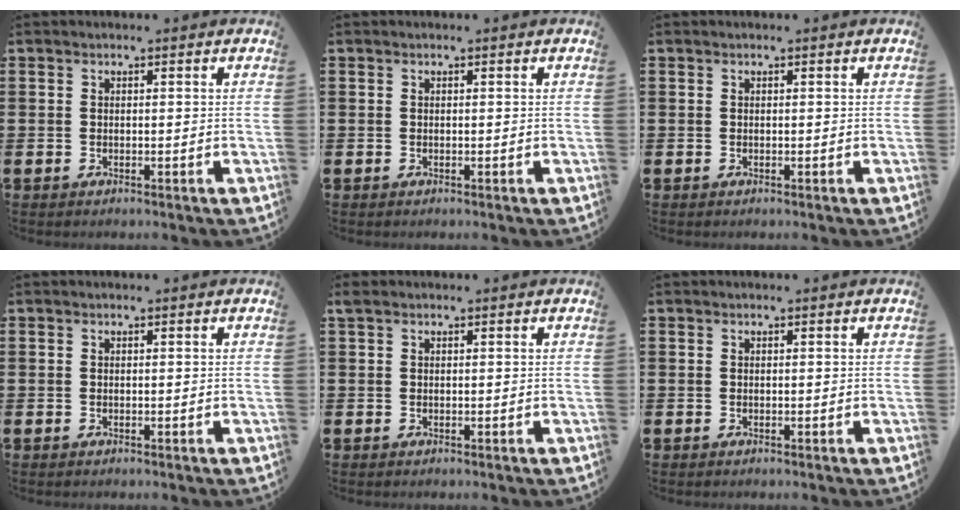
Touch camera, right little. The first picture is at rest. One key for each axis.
{"total": 0.0}
{"total": 0.0}
{"total": 0.0}
{"total": 0.0}
{"total": 0.0}